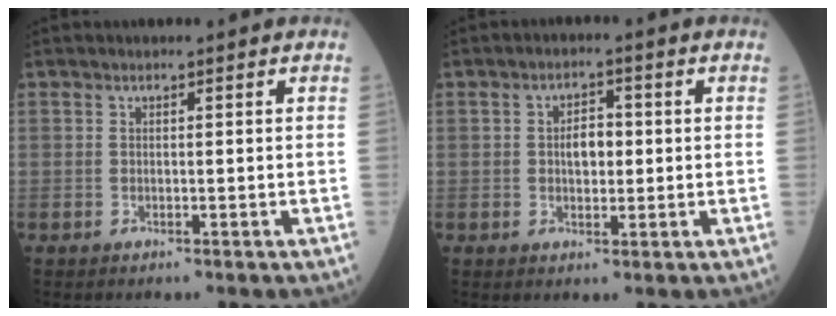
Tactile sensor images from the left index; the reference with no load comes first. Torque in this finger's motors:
{"motor_torque": [0.12, 0.05, 0.11, 0.02]}